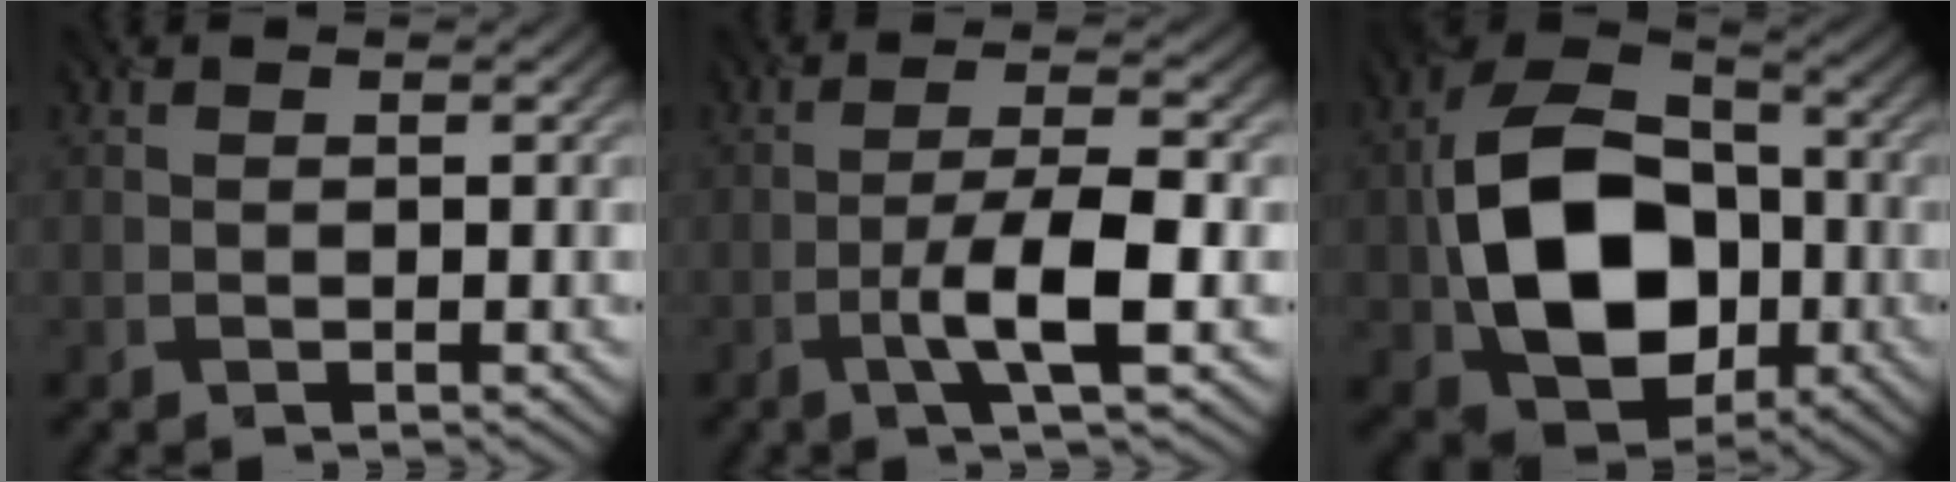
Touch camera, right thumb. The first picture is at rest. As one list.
[{"total": 6.3, "force": [-2.5, 1.1, 5.7], "torque": [-0.105, 0.011, -0.050]}, {"total": 14.3, "force": [-2.7, 10.4, 9.4], "torque": [-0.184, -0.007, -0.054]}]